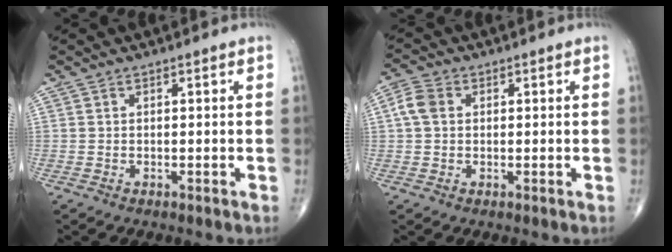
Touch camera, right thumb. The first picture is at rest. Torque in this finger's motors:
{"motor_torque": [0.00, 0.00, 0.36, 0.16, 0.00]}